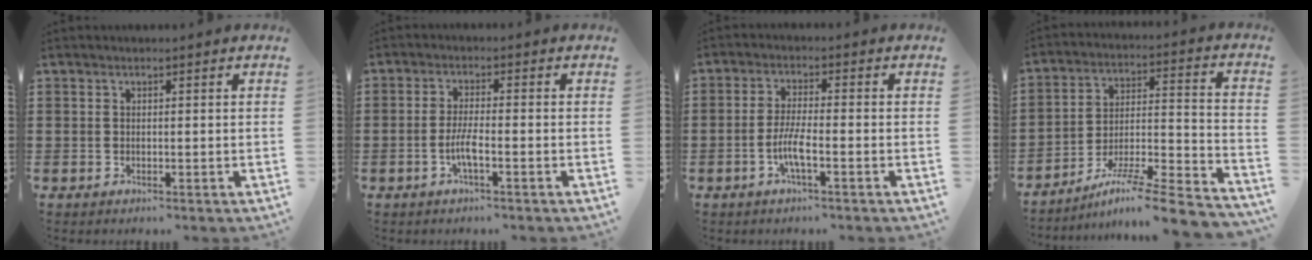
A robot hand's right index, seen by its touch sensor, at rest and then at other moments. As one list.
[{"total": 3.6, "force": [-1.6, 0.5, 3.2], "torque": [-0.068, -0.004, -0.034]}, {"total": 4.5, "force": [-2.0, 0.6, 4.0], "torque": [-0.087, -0.007, -0.043]}, {"total": 8.3, "force": [-6.7, 0.1, 5.0], "torque": [-0.080, -0.008, -0.135]}]